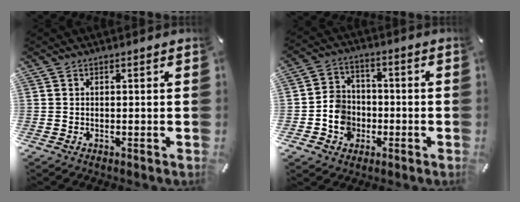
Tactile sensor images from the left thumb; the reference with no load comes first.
{"total": 8.5, "force": [-2.5, 7.7, 2.7], "torque": [-0.065, 0.024, -0.042]}